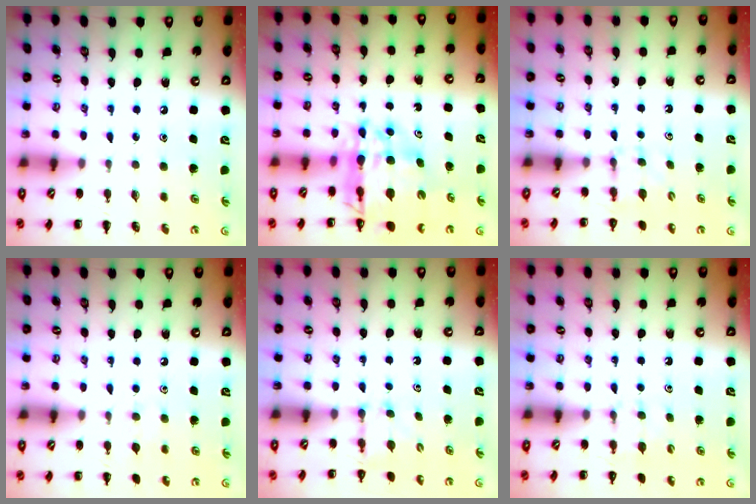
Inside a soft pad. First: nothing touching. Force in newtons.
{"total": 14.9, "press": 14.4, "slide": 4.1}
{"total": 3.3, "press": 3.1, "slide": 1.3}
{"total": 5.0, "press": 4.7, "slide": 1.7}
{"total": 2.8, "press": 2.6, "slide": 1.1}
{"total": 4.0, "press": 3.8, "slide": 1.4}